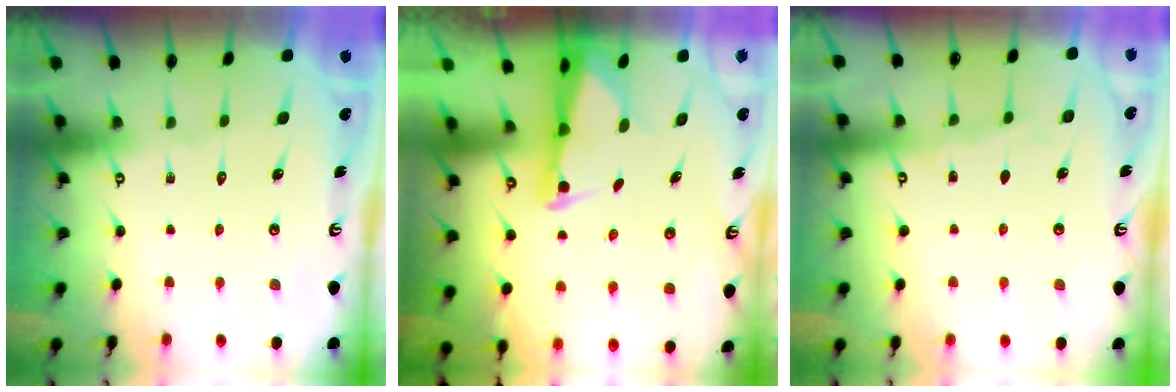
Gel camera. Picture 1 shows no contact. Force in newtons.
{"total": 2.5, "press": 2.5, "slide": 0.5}
{"total": 4.1, "press": 4.0, "slide": 0.5}